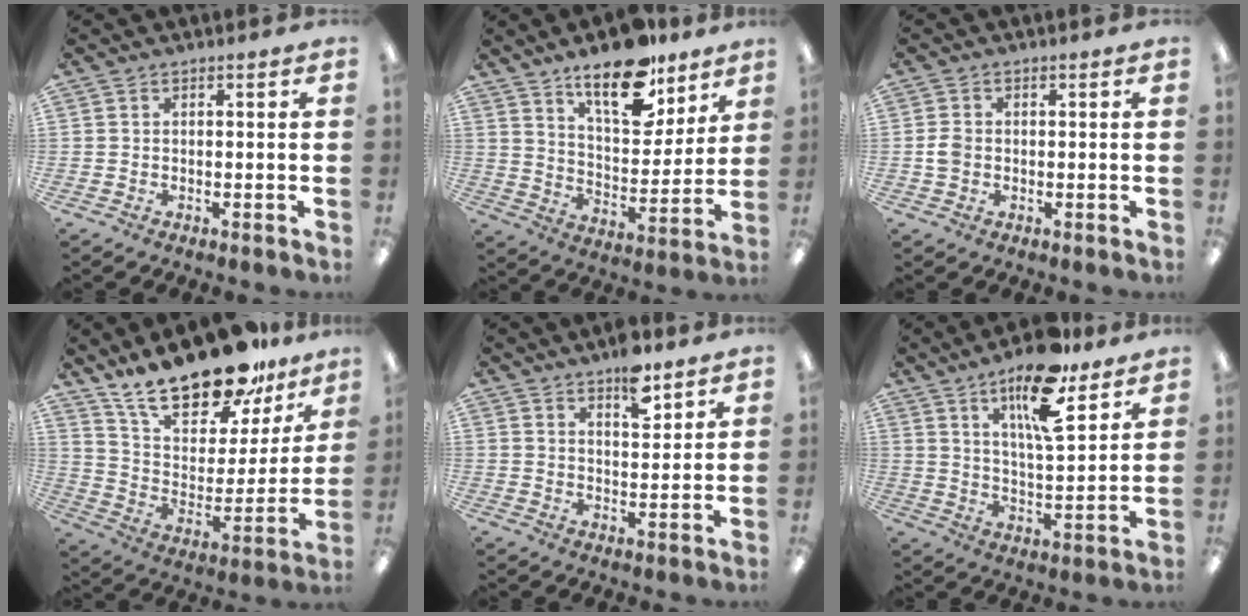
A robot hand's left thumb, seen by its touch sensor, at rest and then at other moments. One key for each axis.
{"total": 16.7, "fx": 12.4, "fy": 6.9, "fz": 8.8, "tx": -0.127, "ty": -0.078, "tz": 0.213}
{"total": 2.8, "fx": -0.3, "fy": 2.3, "fz": 1.6, "tx": -0.020, "ty": 0.001, "tz": -0.007}
{"total": 23.0, "fx": 18.2, "fy": 8.8, "fz": 11.0, "tx": -0.184, "ty": -0.122, "tz": 0.317}
{"total": 7.7, "fx": 5.7, "fy": 3.1, "fz": 4.2, "tx": -0.048, "ty": -0.036, "tz": 0.095}
{"total": 15.7, "fx": 10.3, "fy": 4.9, "fz": 10.8, "tx": -0.174, "ty": -0.050, "tz": 0.168}